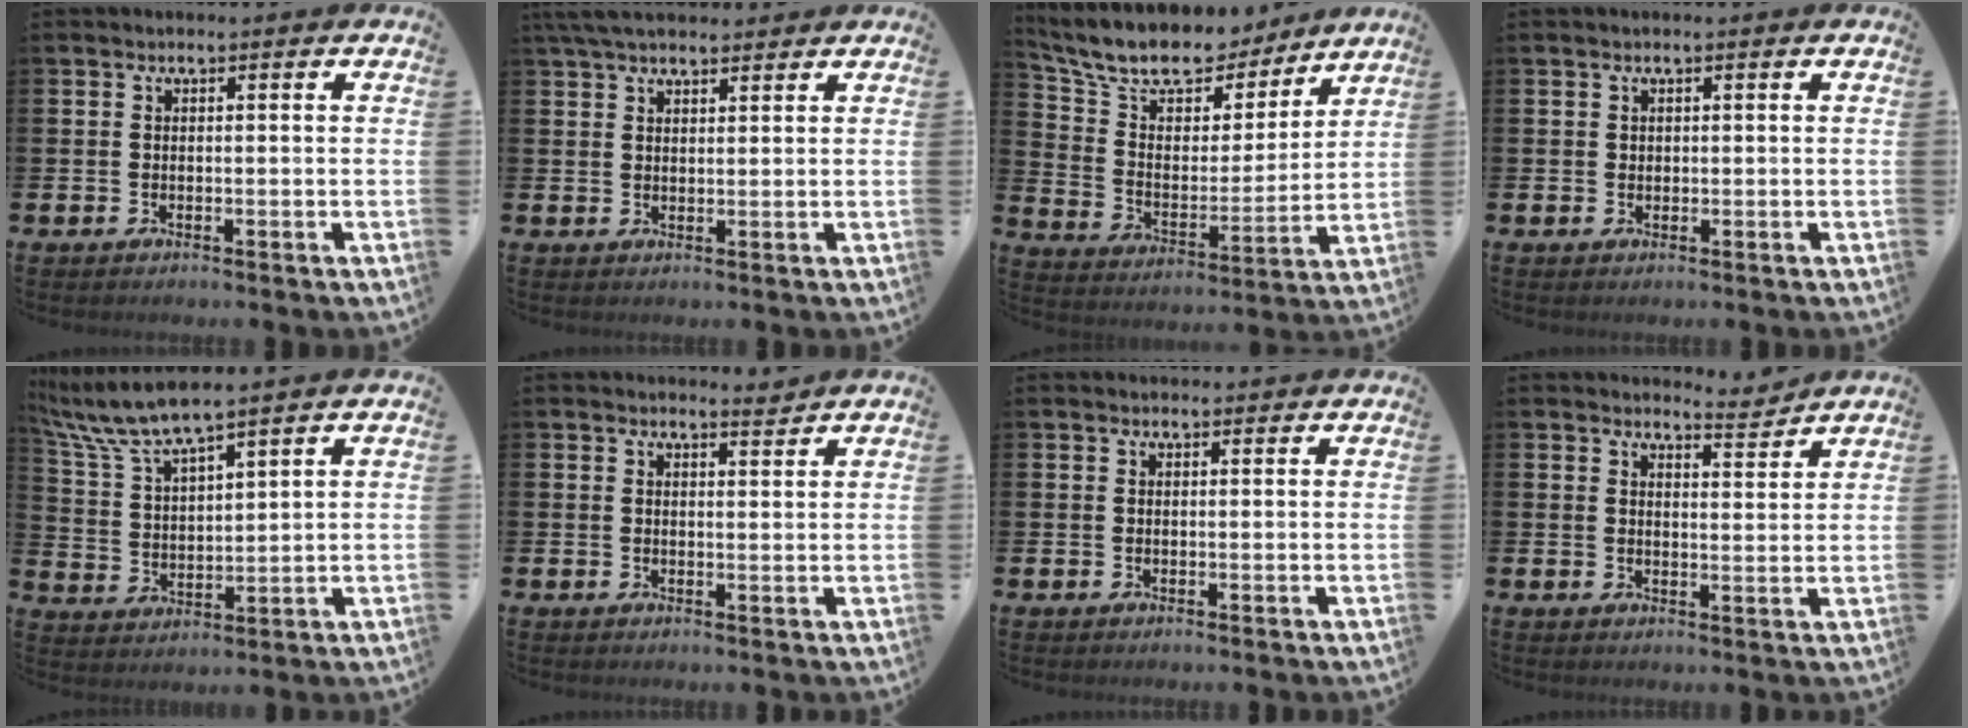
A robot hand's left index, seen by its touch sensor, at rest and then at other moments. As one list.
[{"total": 4.7, "force": [4.2, 1.4, 1.7], "torque": [-0.039, -0.007, 0.078]}, {"total": 11.7, "force": [10.3, 4.4, 3.1], "torque": [-0.095, -0.070, 0.182]}, {"total": 0.8, "force": [0.6, 0.5, 0.1], "torque": [0.009, 0.000, 0.008]}, {"total": 7.1, "force": [6.6, 0.4, 2.8], "torque": [-0.083, -0.030, 0.116]}, {"total": 2.6, "force": [2.6, 0.2, 0.2], "torque": [0.003, -0.016, 0.045]}, {"total": 0.8, "force": [0.7, 0.1, 0.1], "torque": [0.009, -0.003, 0.012]}, {"total": 4.0, "force": [4.0, 0.2, 0.2], "torque": [-0.001, -0.028, 0.069]}]